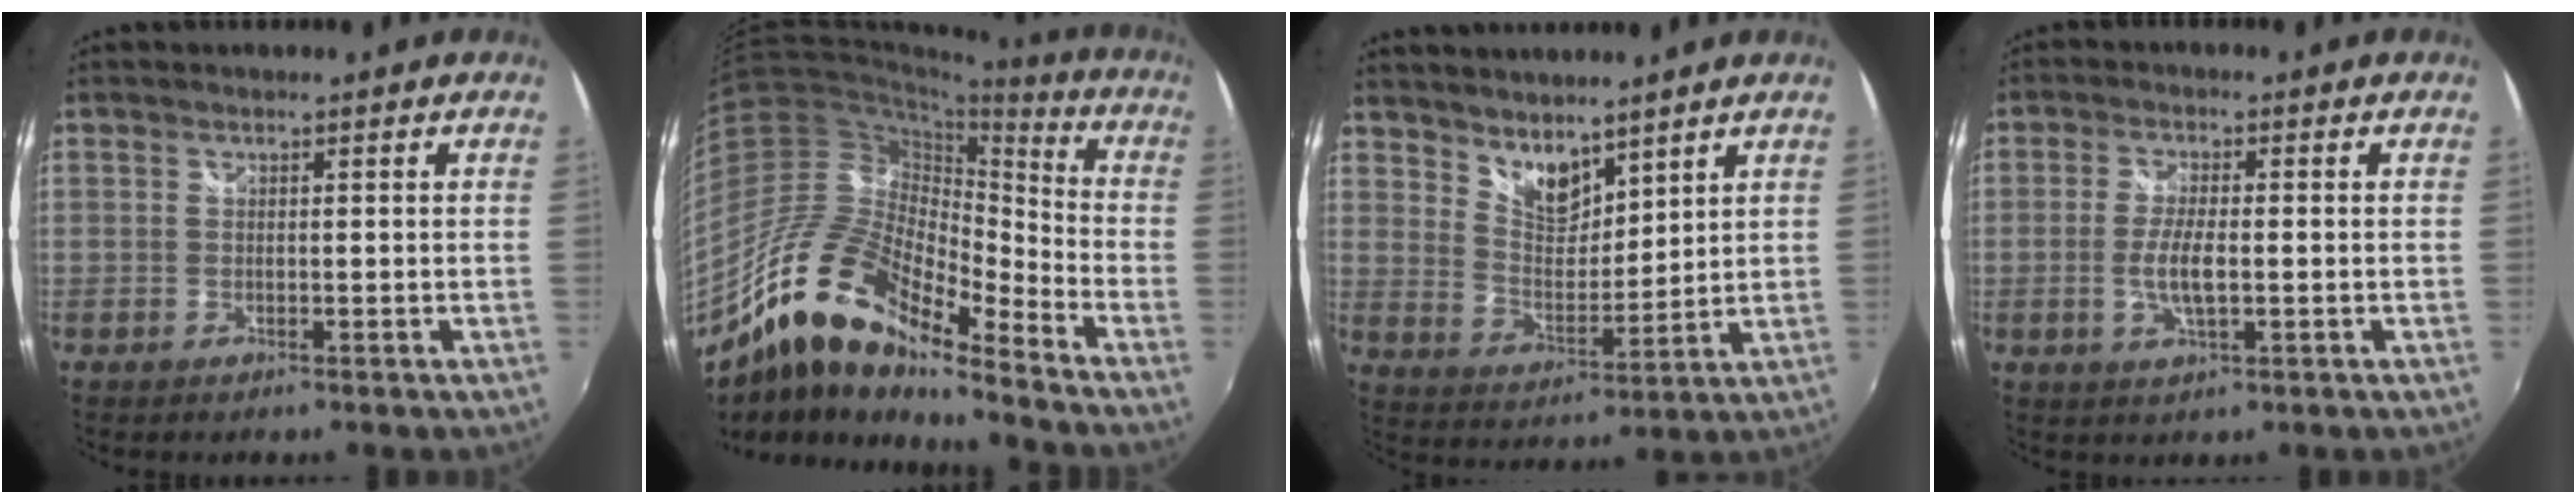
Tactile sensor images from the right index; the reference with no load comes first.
{"total": 16.4, "force": [-12.4, 4.6, 9.6], "torque": [-0.175, -0.001, -0.243]}
{"total": 7.9, "force": [6.5, 3.2, 3.1], "torque": [-0.042, 0.000, 0.124]}
{"total": 5.1, "force": [-0.9, 1.3, 4.9], "torque": [-0.099, -0.005, -0.016]}